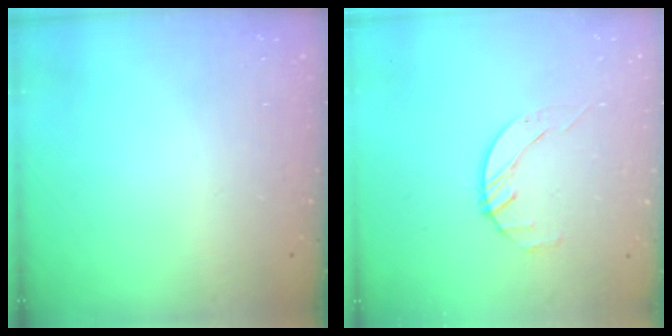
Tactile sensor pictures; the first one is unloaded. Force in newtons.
{"total": 2.1, "press": 2.0, "slide": 0.3}